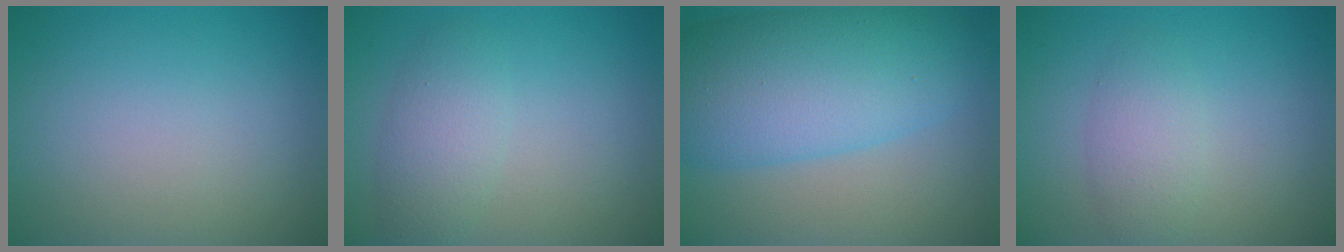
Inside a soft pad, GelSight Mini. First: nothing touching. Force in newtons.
{"total": 2.9, "press": 2.9, "slide": 0.0}
{"total": 9.7, "press": 9.7, "slide": 0.1}
{"total": 2.6, "press": 2.6, "slide": 0.1}